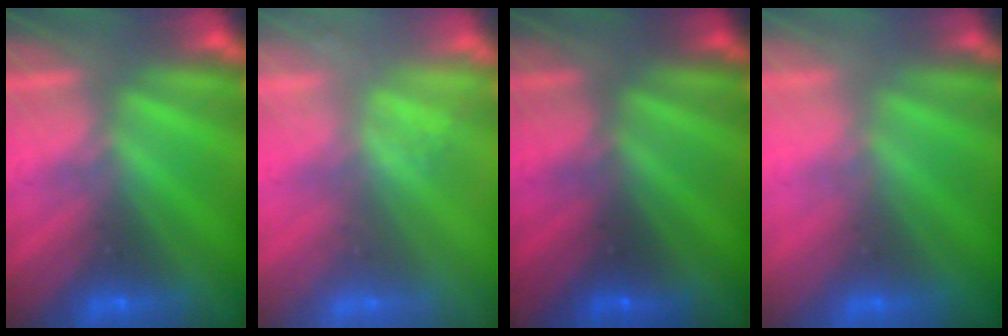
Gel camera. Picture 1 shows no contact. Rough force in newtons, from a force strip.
{"total": 2.1}
{"total": 2.5}
{"total": 2.5}